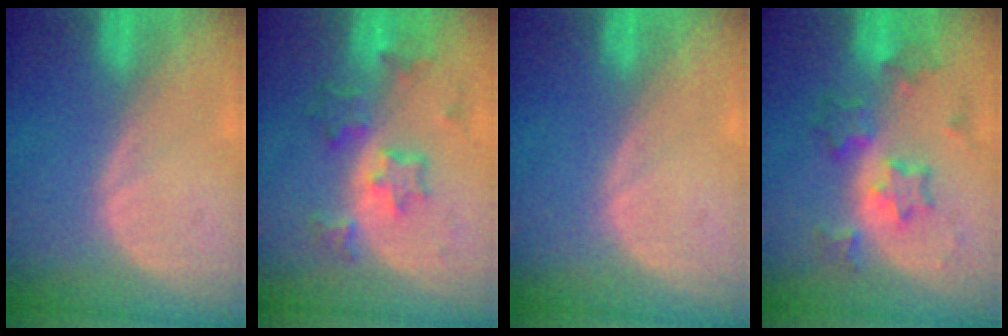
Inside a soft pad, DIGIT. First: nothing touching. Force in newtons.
{"total": 7.2, "press": 6.4, "slide": 3.4}
{"total": 0.0}
{"total": 6.5, "press": 6.5, "slide": 0.2}